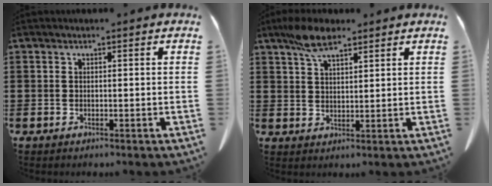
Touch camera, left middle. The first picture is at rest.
{"total": 6.5, "force": [4.5, 2.2, 4.2], "torque": [-0.092, 0.003, 0.083]}